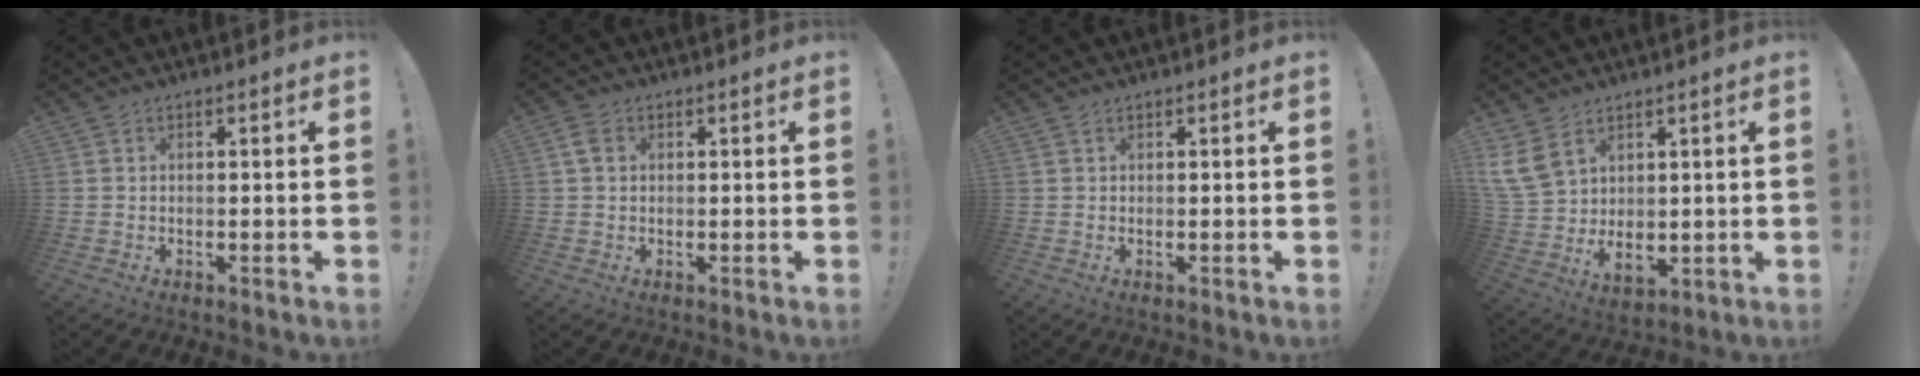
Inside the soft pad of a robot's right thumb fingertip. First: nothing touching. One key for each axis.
{"total": 3.3, "fx": 1.0, "fy": 2.3, "fz": 2.1, "tx": -0.034, "ty": 0.004, "tz": 0.019}
{"total": 0.5, "fx": 0.4, "fy": 0.2, "fz": 0.2, "tx": 0.000, "ty": -0.002, "tz": 0.007}
{"total": 10.1, "fx": 5.2, "fy": 6.4, "fz": 5.7, "tx": -0.125, "ty": -0.036, "tz": 0.109}